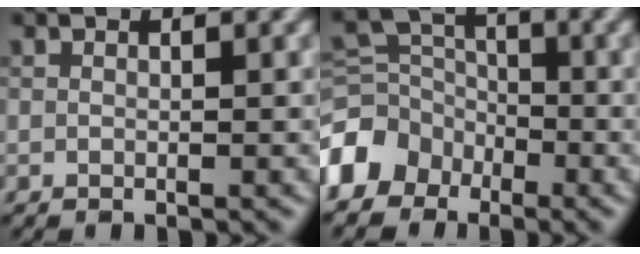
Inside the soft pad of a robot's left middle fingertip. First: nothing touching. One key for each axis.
{"total": 5.9, "fx": -3.6, "fy": 4.3, "fz": 1.8, "tx": -0.037, "ty": 0.003, "tz": -0.083}